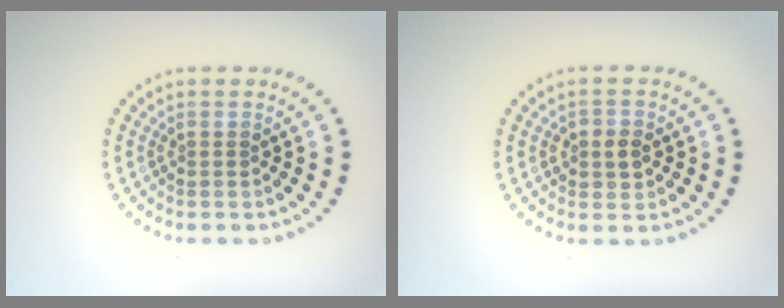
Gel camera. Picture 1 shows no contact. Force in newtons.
{"total": 1.9, "press": 1.8, "slide": 0.5}